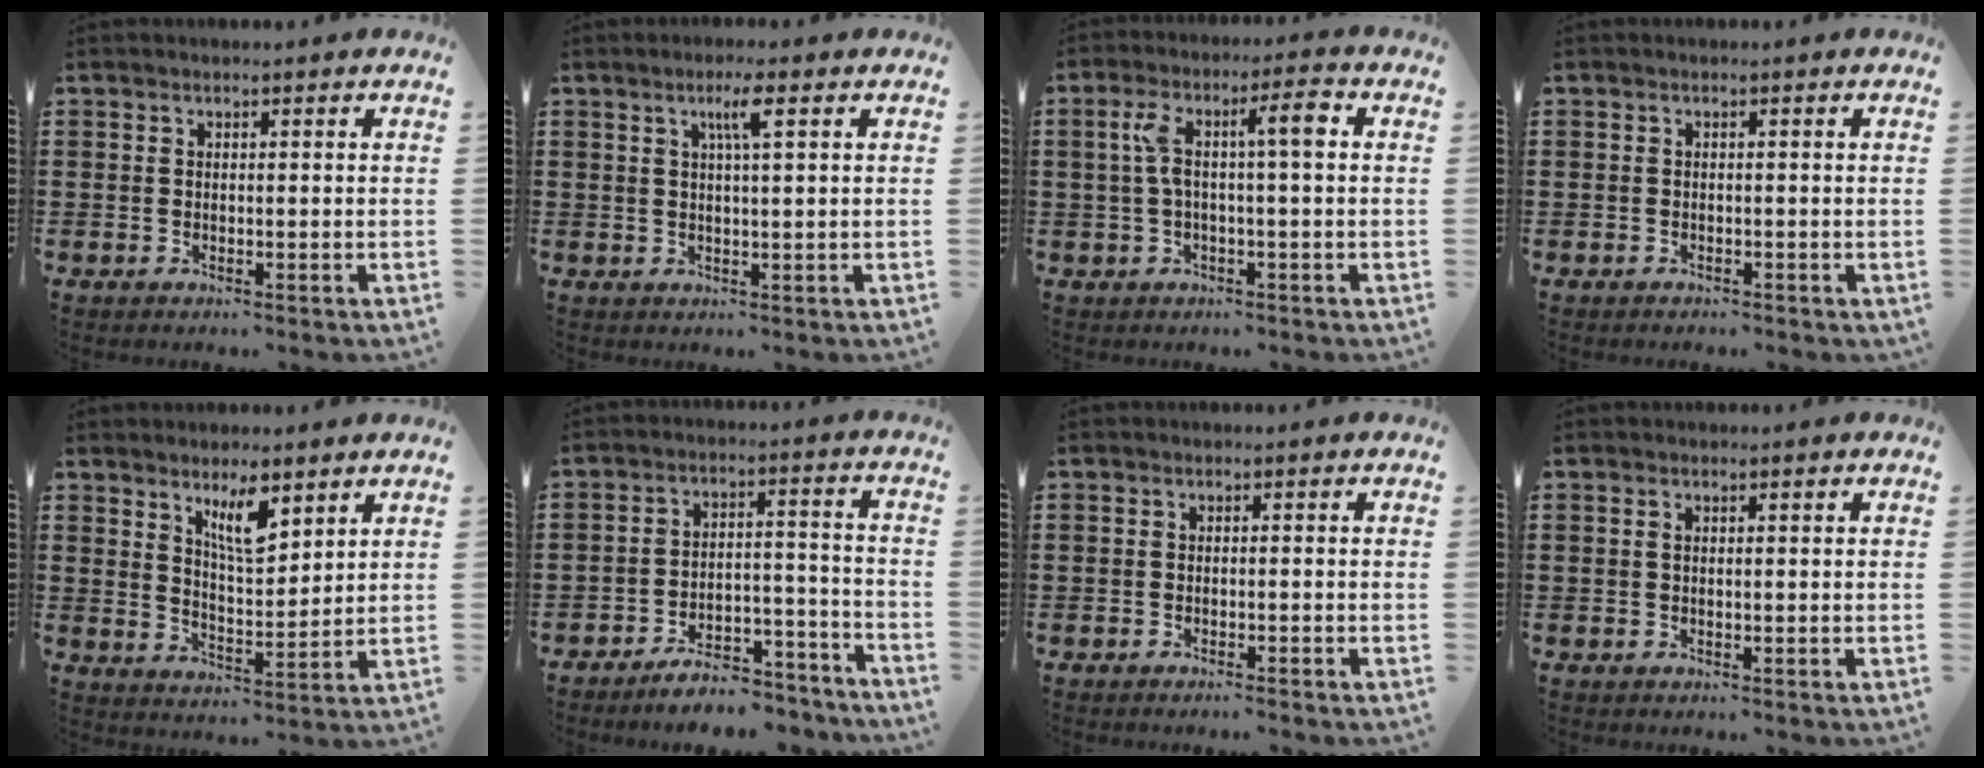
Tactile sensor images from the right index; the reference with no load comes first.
{"total": 3.5, "force": [1.5, 0.1, 3.2], "torque": [-0.067, 0.002, 0.022]}
{"total": 7.5, "force": [1.0, 1.5, 7.3], "torque": [-0.139, 0.012, 0.011]}
{"total": 0.6, "force": [-0.5, 0.3, 0.0], "torque": [-0.001, 0.003, -0.012]}
{"total": 6.6, "force": [4.3, 2.0, 4.7], "torque": [-0.085, -0.008, 0.072]}
{"total": 6.4, "force": [-6.1, 1.0, 1.8], "torque": [-0.030, 0.014, -0.117]}
{"total": 0.7, "force": [-0.6, -0.2, 0.3], "torque": [-0.007, -0.005, -0.011]}
{"total": 0.9, "force": [0.3, 0.3, 0.8], "torque": [-0.016, 0.003, 0.005]}